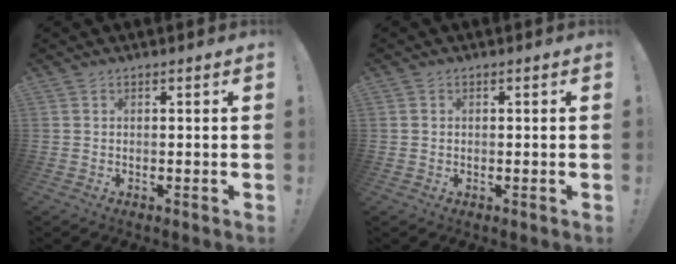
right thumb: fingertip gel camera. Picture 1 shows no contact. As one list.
[{"total": 0.6, "force": [-0.2, 0.6, 0.0], "torque": [-0.003, 0.003, -0.003]}]